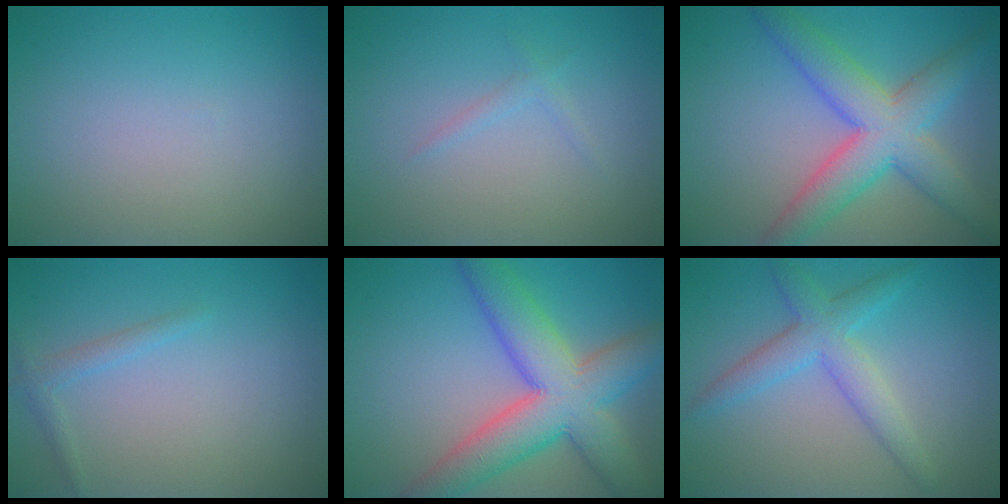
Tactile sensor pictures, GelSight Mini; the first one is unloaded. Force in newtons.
{"total": 0.8, "press": 0.8, "slide": 0.0}
{"total": 7.3, "press": 7.3, "slide": 0.1}
{"total": 1.3, "press": 1.3, "slide": 0.1}
{"total": 9.3, "press": 9.3, "slide": 0.6}
{"total": 3.9, "press": 3.9, "slide": 0.2}